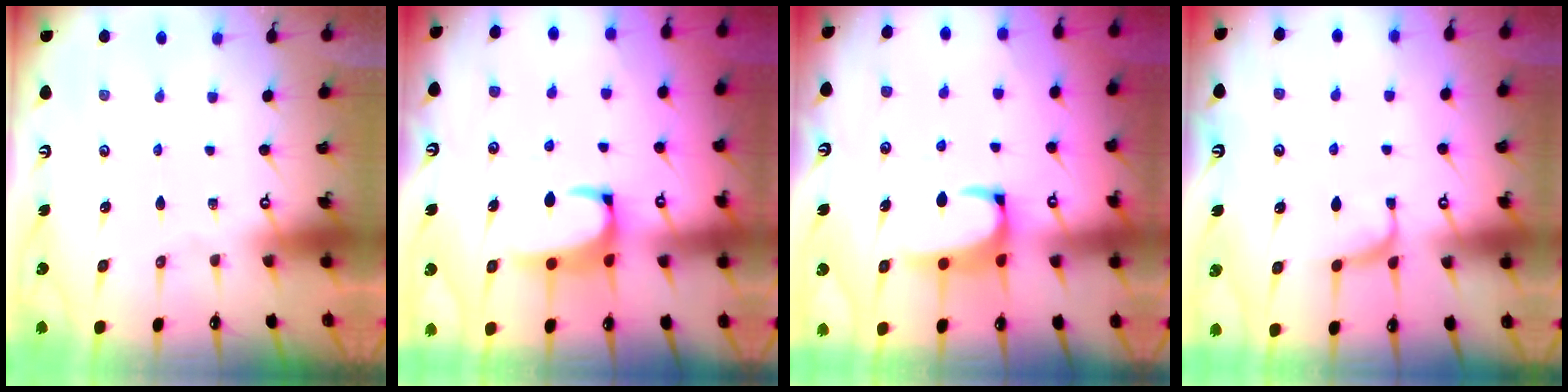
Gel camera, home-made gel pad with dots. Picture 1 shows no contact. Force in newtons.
{"total": 2.2, "press": 2.0, "slide": 1.0}
{"total": 2.2, "press": 2.0, "slide": 1.0}
{"total": 1.5, "press": 1.3, "slide": 0.6}